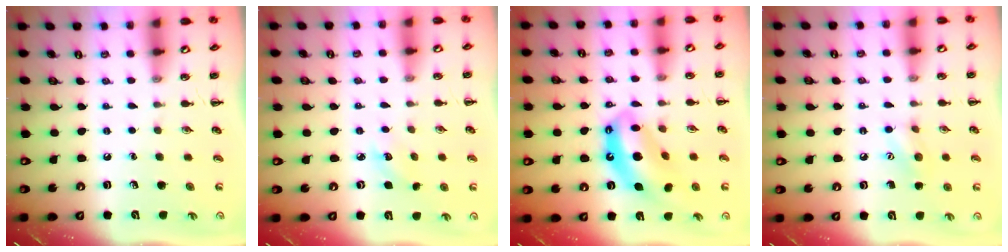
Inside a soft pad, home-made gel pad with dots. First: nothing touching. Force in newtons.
{"total": 3.5, "press": 3.4, "slide": 1.0}
{"total": 12.5, "press": 12.0, "slide": 3.5}
{"total": 8.1, "press": 8.0, "slide": 1.5}